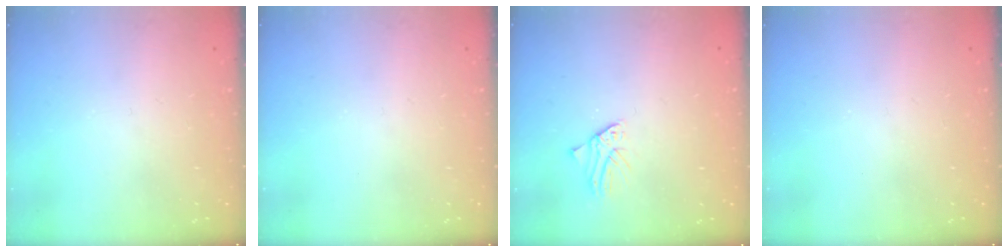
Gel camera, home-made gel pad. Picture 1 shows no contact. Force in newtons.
{"total": 0.0}
{"total": 1.1, "press": 1.1, "slide": 0.1}
{"total": 0.0}